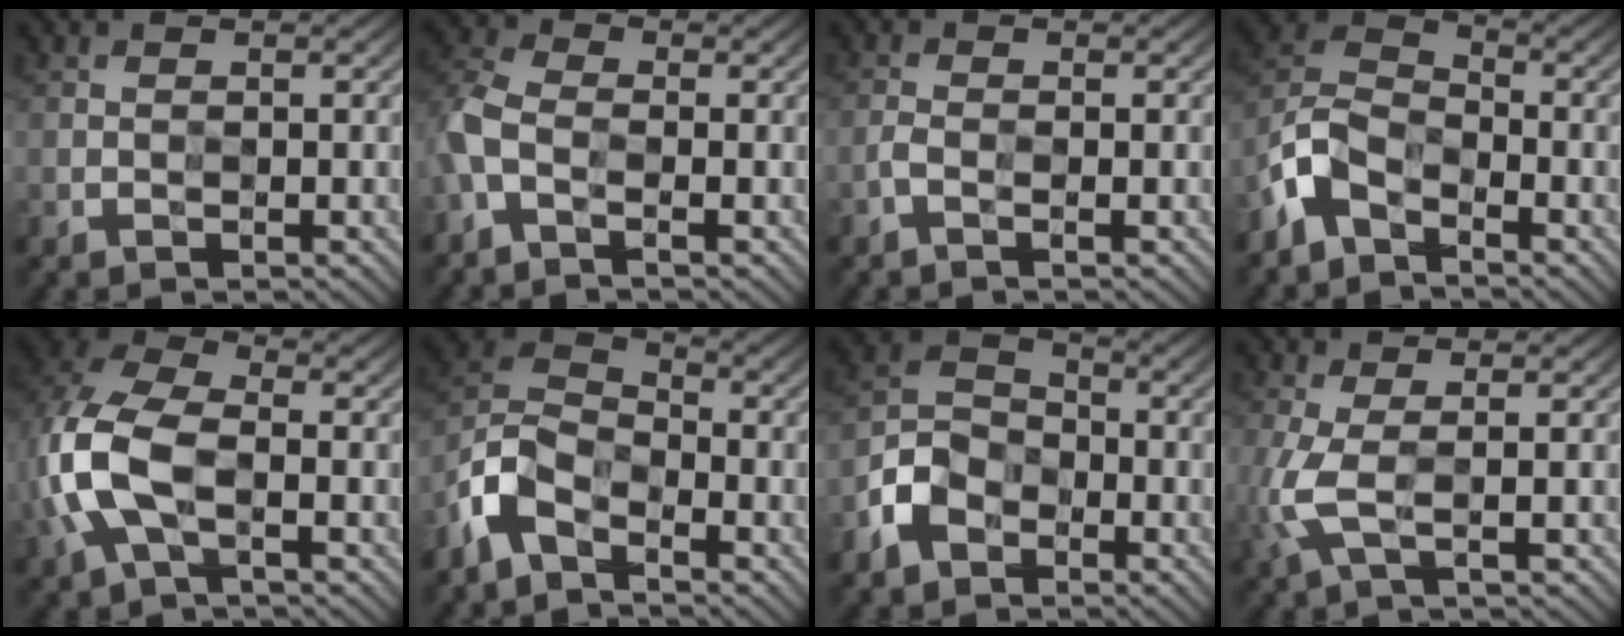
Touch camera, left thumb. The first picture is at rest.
{"total": 6.3, "force": [-2.5, 3.7, 4.4], "torque": [-0.118, -0.005, -0.057]}
{"total": 1.6, "force": [-1.3, 0.4, 0.8], "torque": [-0.016, -0.002, -0.027]}
{"total": 7.4, "force": [-5.1, 4.0, 3.6], "torque": [-0.072, 0.003, -0.119]}
{"total": 11.4, "force": [-2.0, 7.3, 8.6], "torque": [-0.224, 0.003, -0.046]}
{"total": 8.2, "force": [-5.6, 4.2, 4.3], "torque": [-0.086, -0.001, -0.129]}
{"total": 6.1, "force": [-3.7, 4.3, 2.1], "torque": [-0.040, 0.003, -0.089]}
{"total": 3.8, "force": [-0.1, 1.1, 3.6], "torque": [-0.105, 0.001, -0.005]}